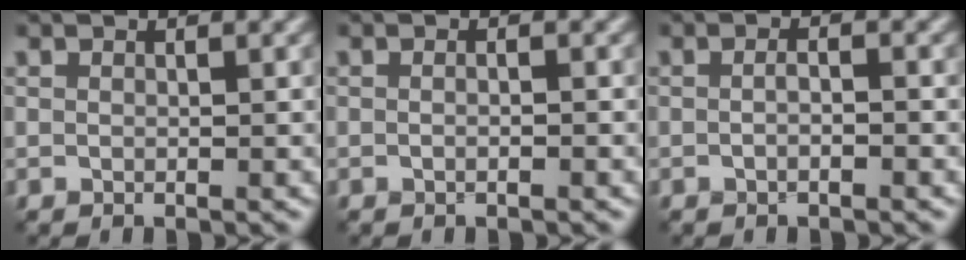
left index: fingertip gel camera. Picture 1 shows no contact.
{"total": 1.2, "force": [0.0, 0.6, 1.0], "torque": [0.006, -0.006, -0.013]}
{"total": 1.3, "force": [-0.3, 0.4, 1.2], "torque": [-0.001, -0.004, -0.011]}